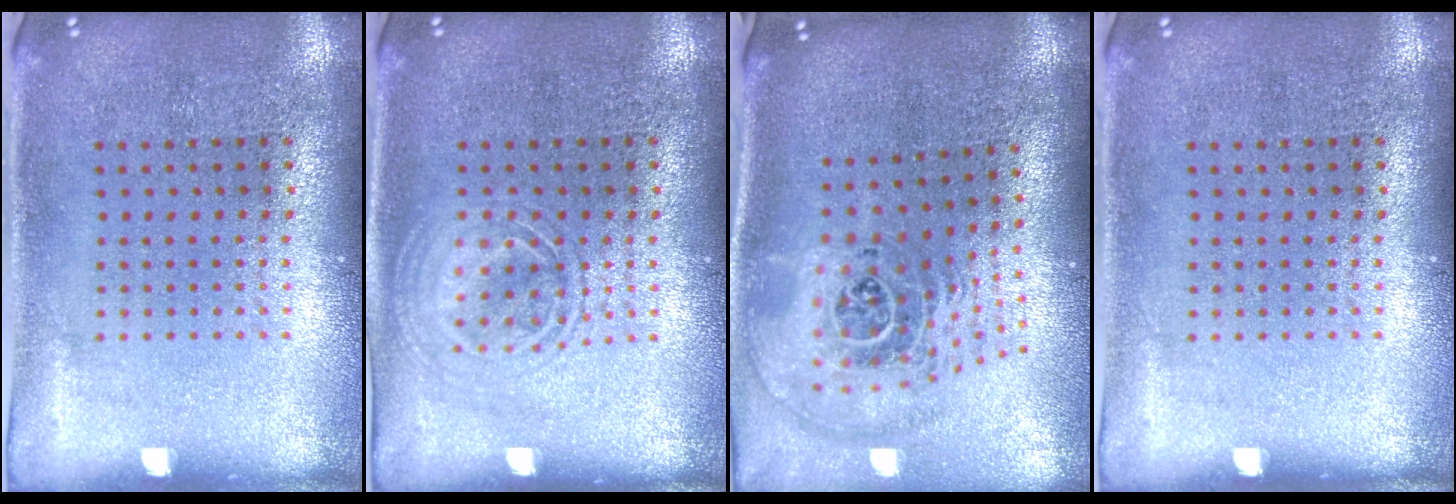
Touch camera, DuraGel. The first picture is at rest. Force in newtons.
{"total": 1.2, "press": 1.2, "slide": 0.1}
{"total": 2.7, "press": 1.8, "slide": 1.9}
{"total": 0.0}